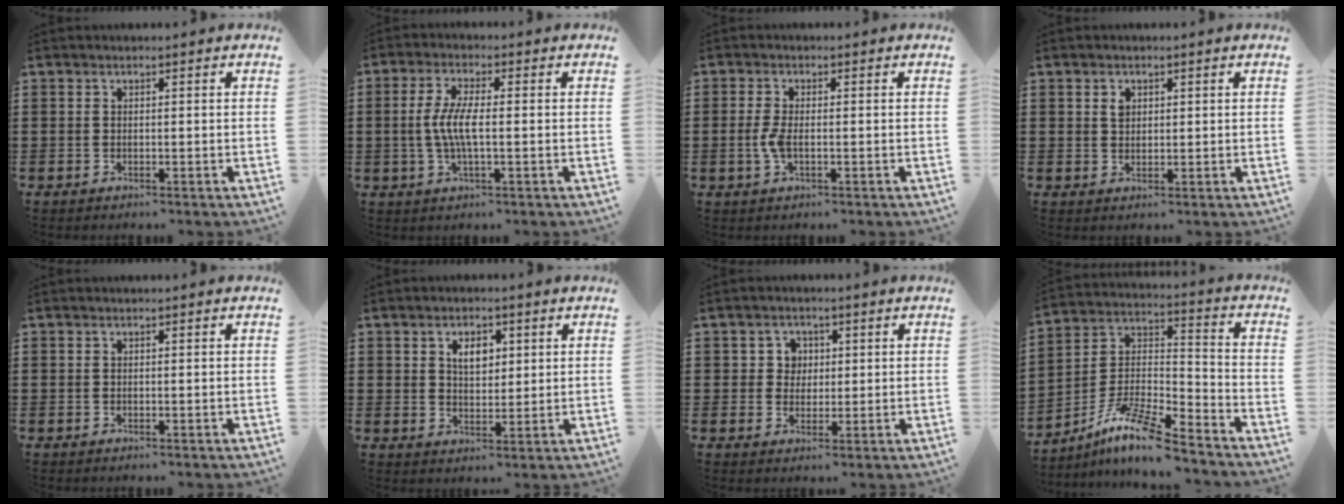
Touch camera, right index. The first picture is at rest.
{"total": 5.5, "force": [-0.6, 1.3, 5.3], "torque": [-0.123, -0.007, -0.021]}
{"total": 3.1, "force": [-0.6, 1.1, 2.8], "torque": [-0.072, -0.006, -0.017]}
{"total": 1.6, "force": [0.8, 1.1, 0.9], "torque": [-0.020, 0.003, 0.015]}
{"total": 0.0}
{"total": 3.9, "force": [1.5, 2.5, 2.6], "torque": [-0.045, 0.005, 0.022]}
{"total": 3.2, "force": [0.6, 3.0, 0.9], "torque": [-0.031, 0.009, 0.008]}
{"total": 9.9, "force": [-8.1, 1.2, 5.6], "torque": [-0.120, 0.003, -0.166]}